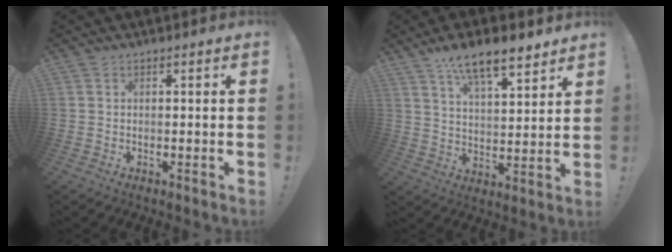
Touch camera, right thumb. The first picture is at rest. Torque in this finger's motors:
{"motor_torque": [-0.65, 0.95, 0.92, 0.74, 0.27]}